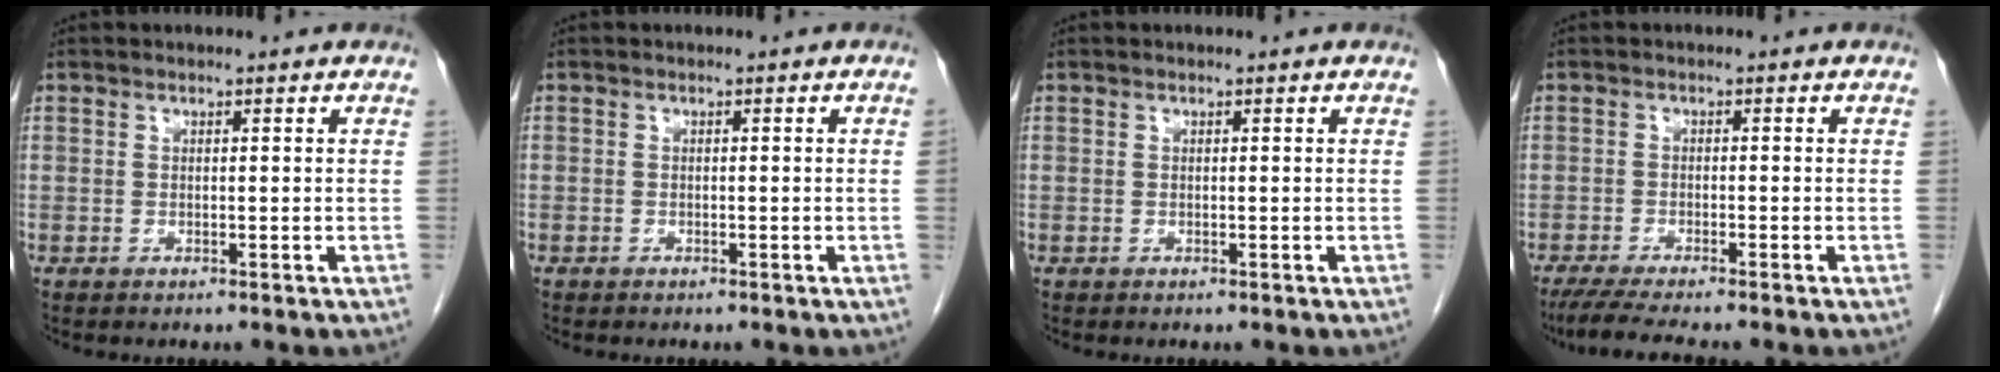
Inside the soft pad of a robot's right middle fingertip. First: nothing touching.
{"total": 0.0}
{"total": 0.0}
{"total": 6.2, "force": [-5.2, -0.1, 3.4], "torque": [-0.055, -0.020, -0.087]}